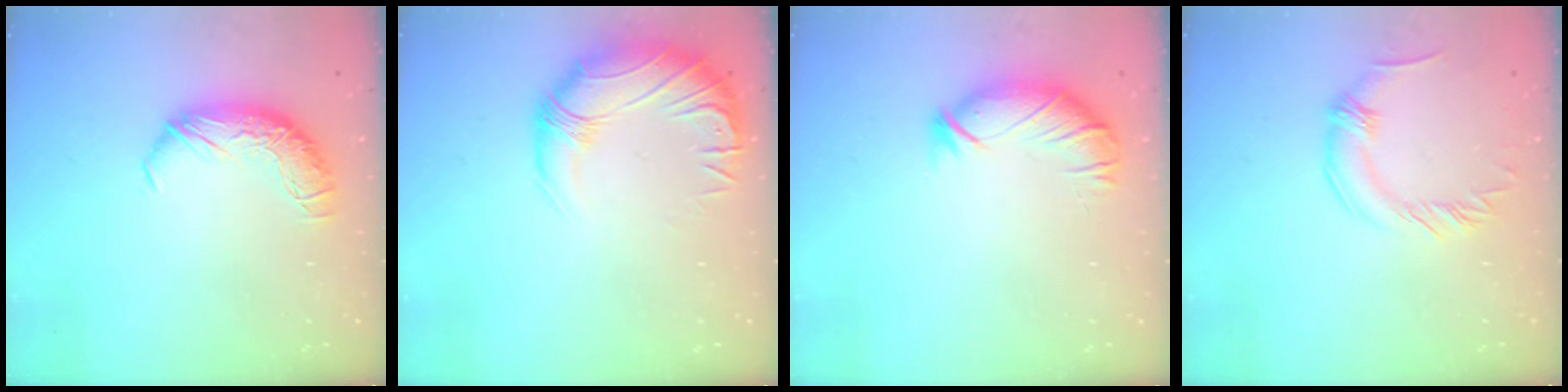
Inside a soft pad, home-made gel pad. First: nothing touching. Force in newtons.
{"total": 2.9, "press": 0.4, "slide": 2.9}
{"total": 2.9, "press": 2.8, "slide": 0.8}
{"total": 0.0}